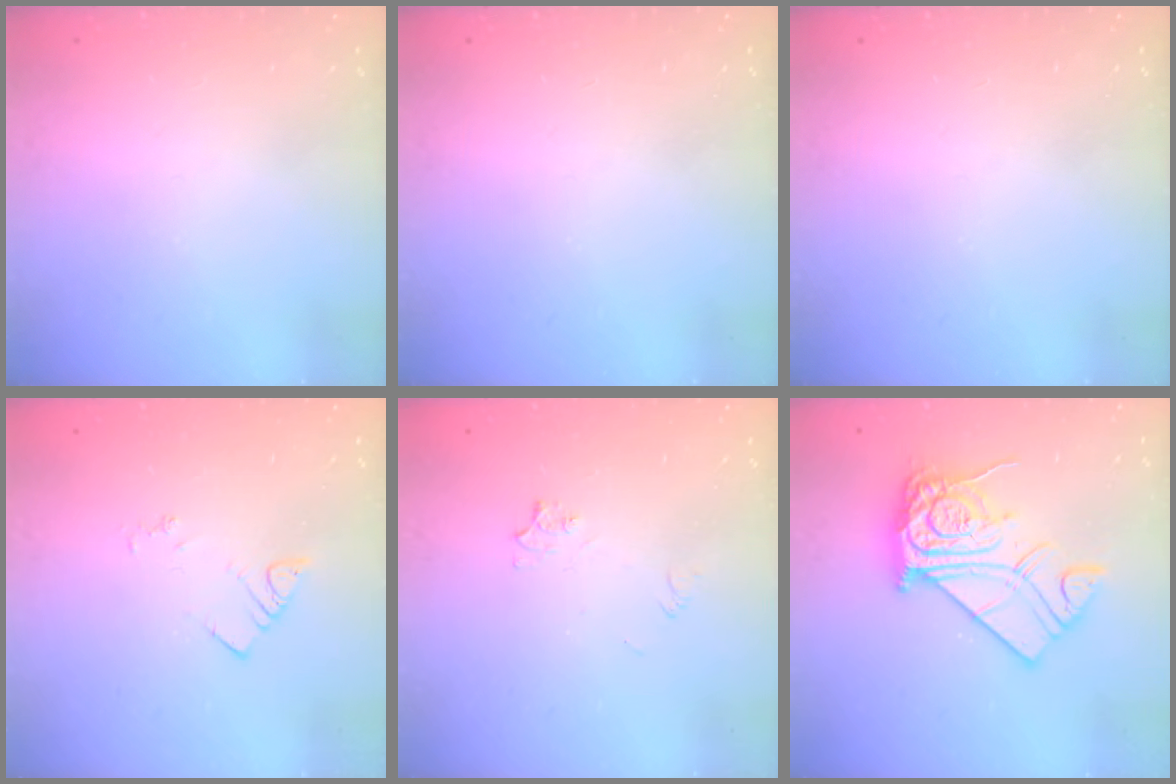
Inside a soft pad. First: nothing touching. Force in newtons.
{"total": 0.0}
{"total": 0.0}
{"total": 3.2, "press": 3.1, "slide": 0.5}
{"total": 4.3, "press": 4.2, "slide": 0.5}
{"total": 16.2, "press": 16.1, "slide": 1.3}